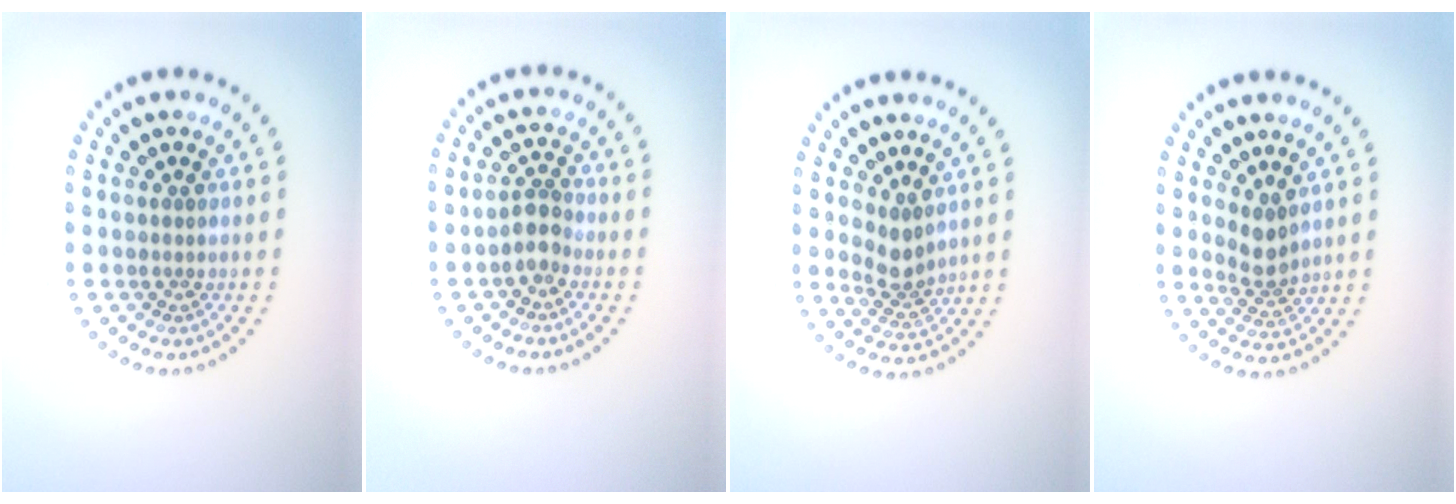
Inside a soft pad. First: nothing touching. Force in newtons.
{"total": 2.1, "press": 1.8, "slide": 1.1}
{"total": 2.4, "press": 1.9, "slide": 1.6}
{"total": 2.5, "press": 1.9, "slide": 1.5}